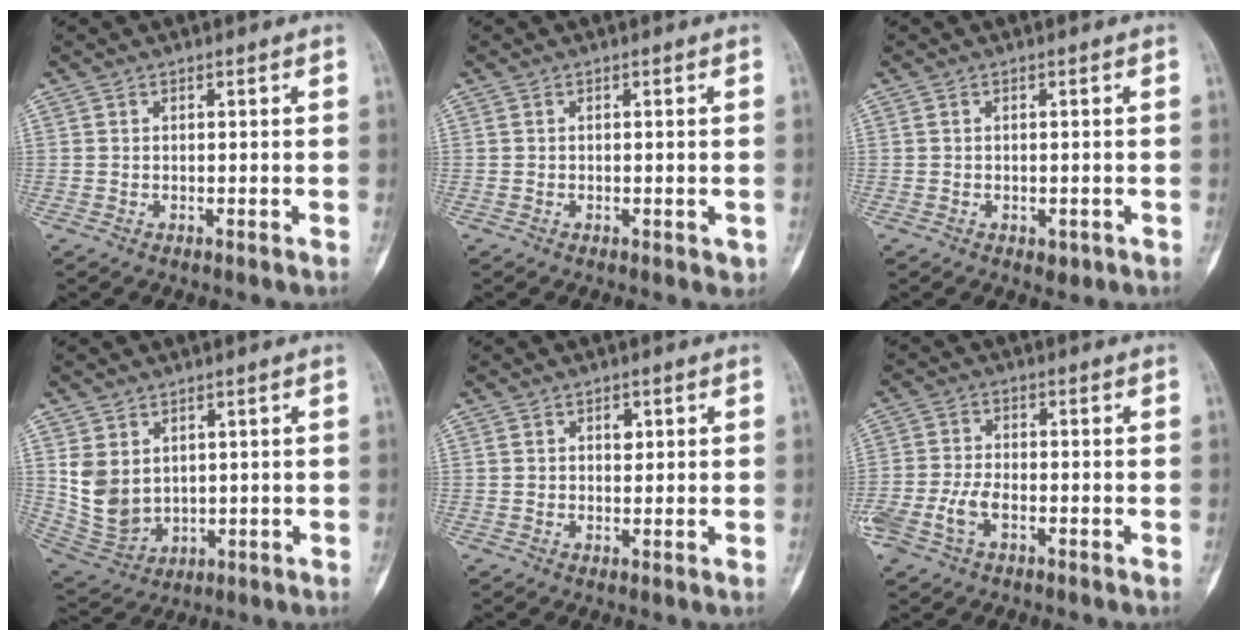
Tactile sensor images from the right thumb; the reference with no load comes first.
{"total": 0.9, "force": [-0.2, 0.6, 0.6], "torque": [-0.005, -0.001, -0.002]}
{"total": 1.7, "force": [-0.6, 1.2, 1.0], "torque": [-0.007, 0.000, -0.003]}
{"total": 8.7, "force": [2.1, 6.7, 5.0], "torque": [-0.084, -0.013, 0.067]}
{"total": 1.9, "force": [0.6, 1.4, 1.1], "torque": [-0.007, -0.001, 0.009]}
{"total": 5.8, "force": [-2.3, 3.2, 4.2], "torque": [-0.101, 0.017, -0.043]}